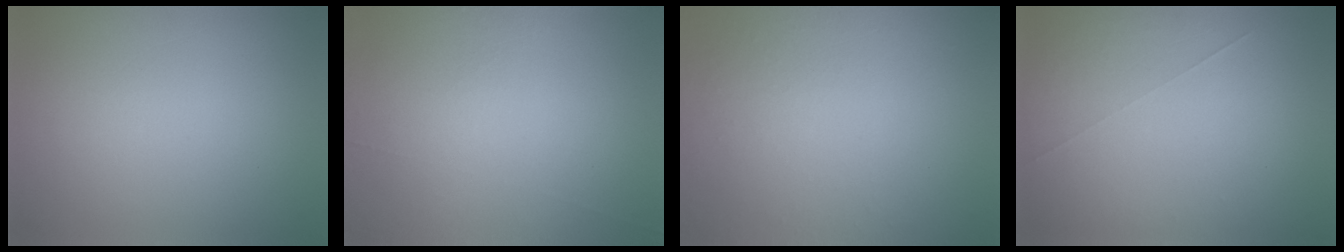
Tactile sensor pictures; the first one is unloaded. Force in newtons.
{"total": 4.5}
{"total": 9.5}
{"total": 1.0}